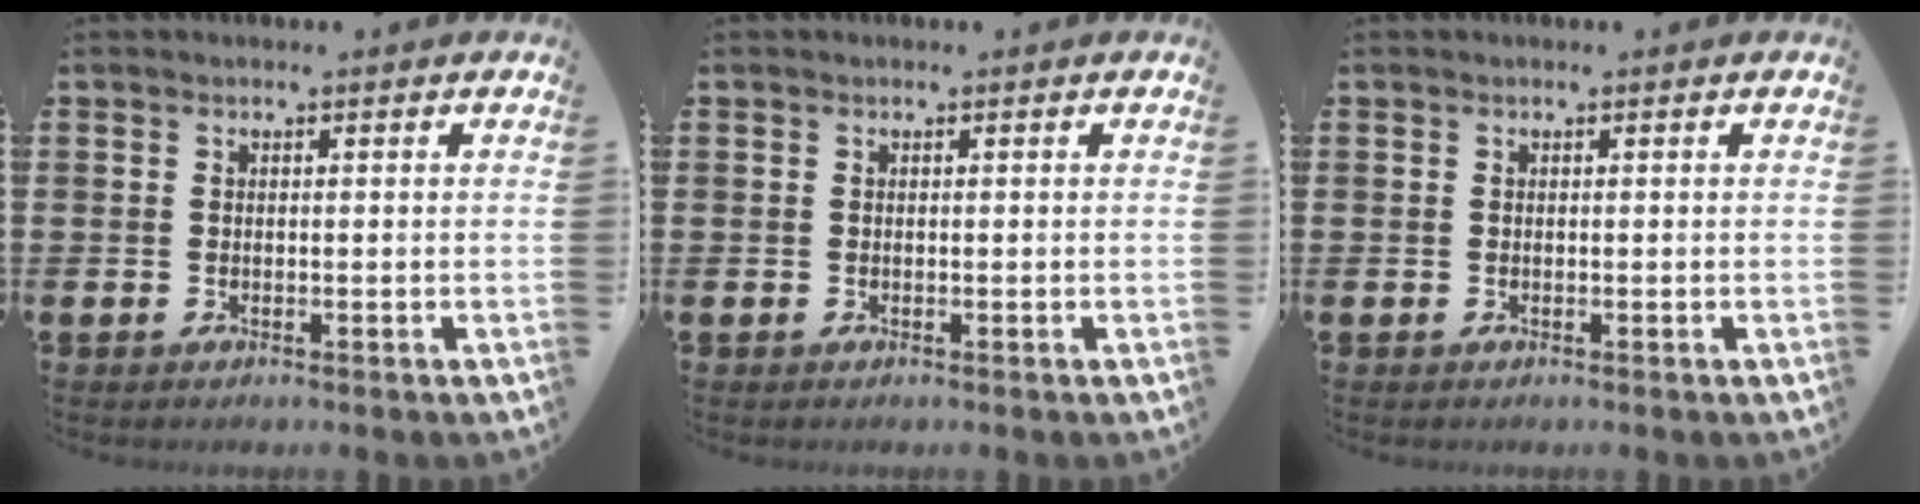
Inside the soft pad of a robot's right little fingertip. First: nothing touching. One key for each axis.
{"total": 0.0}
{"total": 0.0}